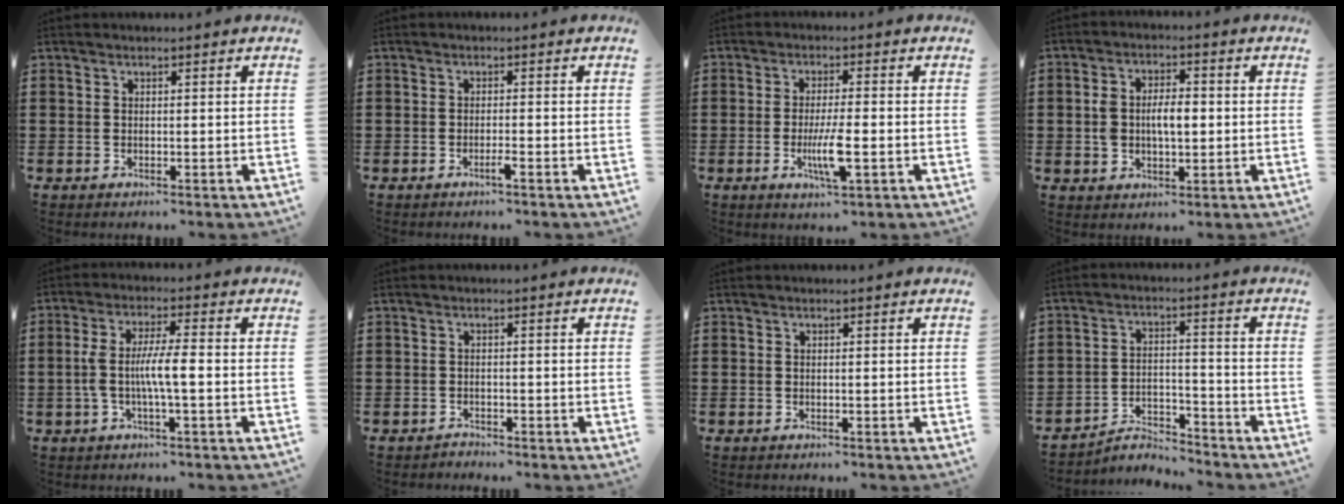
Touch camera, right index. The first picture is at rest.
{"total": 1.5, "force": [-1.0, 0.0, 1.1], "torque": [-0.020, -0.004, -0.017]}
{"total": 6.0, "force": [-1.9, 1.1, 5.6], "torque": [-0.113, -0.013, -0.035]}
{"total": 5.1, "force": [0.0, 2.7, 4.3], "torque": [-0.078, 0.008, -0.006]}
{"total": 6.2, "force": [-1.1, 0.9, 6.0], "torque": [-0.128, -0.006, -0.029]}
{"total": 1.0, "force": [-1.0, 0.3, 0.0], "torque": [-0.003, 0.003, -0.022]}
{"total": 0.0}
{"total": 4.4, "force": [-4.2, 0.8, 0.9], "torque": [-0.020, 0.011, -0.085]}